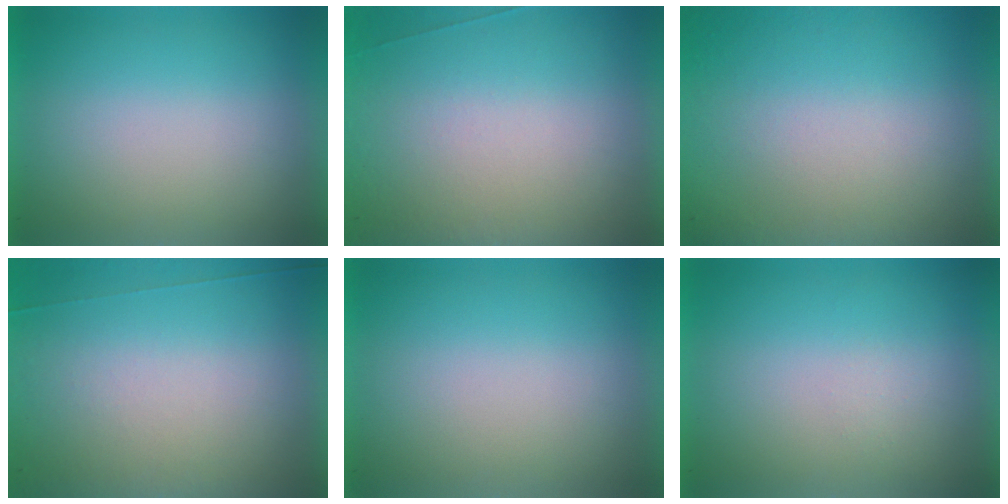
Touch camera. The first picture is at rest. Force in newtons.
{"total": 6.8}
{"total": 5.9}
{"total": 7.1}
{"total": 0.0}
{"total": 1.2}